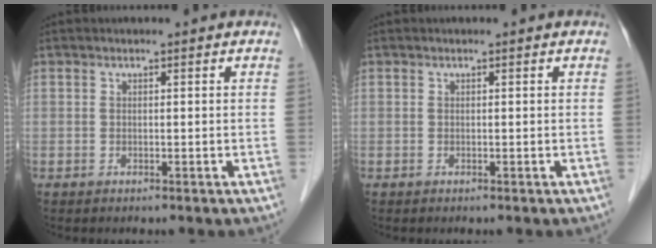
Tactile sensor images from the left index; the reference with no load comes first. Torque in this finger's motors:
{"motor_torque": [-0.01, 0.01, 0.00, 0.00]}